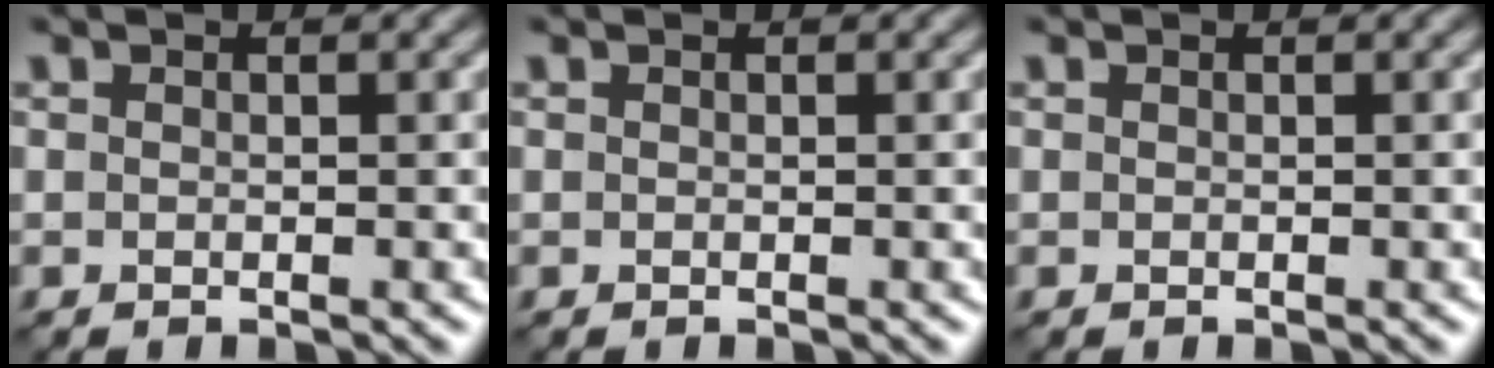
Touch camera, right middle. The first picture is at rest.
{"total": 0.0}
{"total": 0.0}